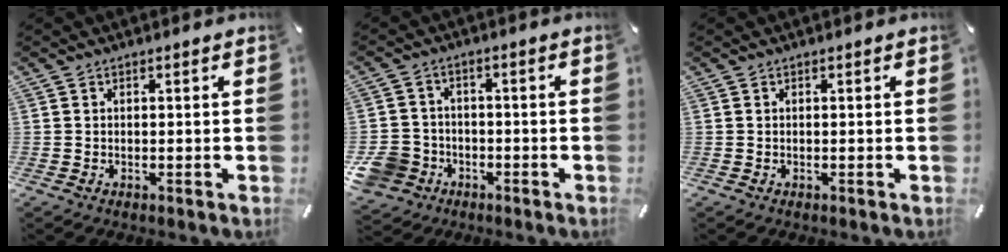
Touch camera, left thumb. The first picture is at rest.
{"total": 8.2, "force": [-3.5, 7.0, 2.3], "torque": [-0.076, 0.026, -0.067]}
{"total": 0.0}